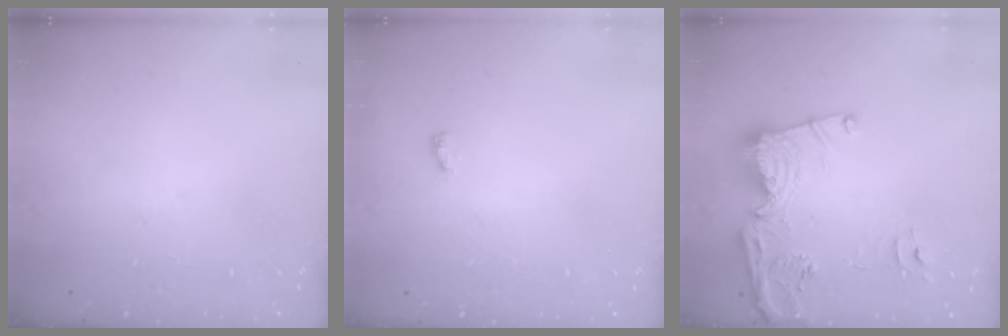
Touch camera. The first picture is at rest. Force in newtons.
{"total": 6.4, "press": 3.3, "slide": 5.5}
{"total": 16.3, "press": 16.2, "slide": 1.5}